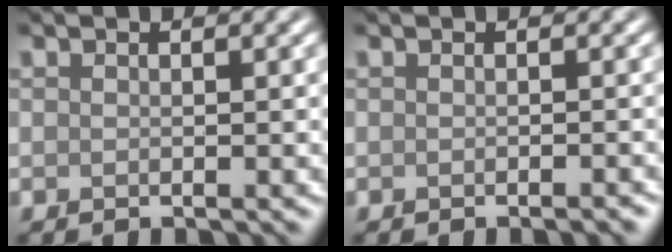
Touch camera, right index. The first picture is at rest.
{"total": 0.9, "force": [-0.6, 0.2, 0.7], "torque": [-0.006, -0.001, -0.010]}